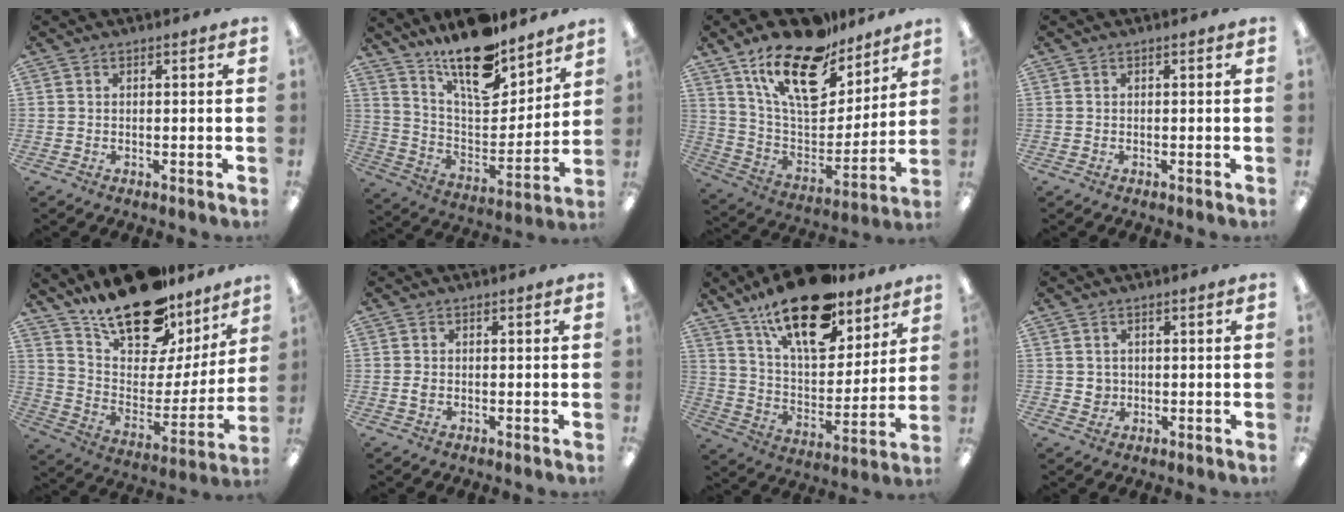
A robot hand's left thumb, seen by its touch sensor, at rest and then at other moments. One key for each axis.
{"total": 18.1, "fx": 14.6, "fy": 6.0, "fz": 9.0, "tx": -0.161, "ty": -0.102, "tz": 0.254}
{"total": 21.1, "fx": 14.6, "fy": 9.4, "fz": 12.0, "tx": -0.214, "ty": -0.089, "tz": 0.258}
{"total": 0.0}
{"total": 22.4, "fx": 17.3, "fy": 9.7, "fz": 10.3, "tx": -0.166, "ty": -0.116, "tz": 0.306}
{"total": 1.1, "fx": -0.1, "fy": 0.7, "fz": 0.8, "tx": -0.015, "ty": 0.003, "tz": -0.004}
{"total": 22.4, "fx": 15.7, "fy": 9.1, "fz": 13.0, "tx": -0.216, "ty": -0.089, "tz": 0.271}
{"total": 2.3, "fx": 0.7, "fy": 2.1, "fz": 0.3, "tx": -0.002, "ty": 0.001, "tz": 0.011}